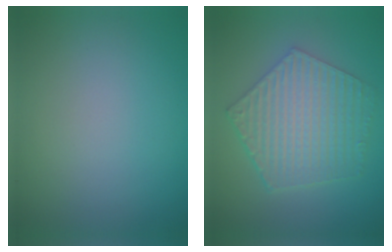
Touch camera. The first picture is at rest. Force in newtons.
{"total": 6.2, "press": 4.8, "slide": 4.0}